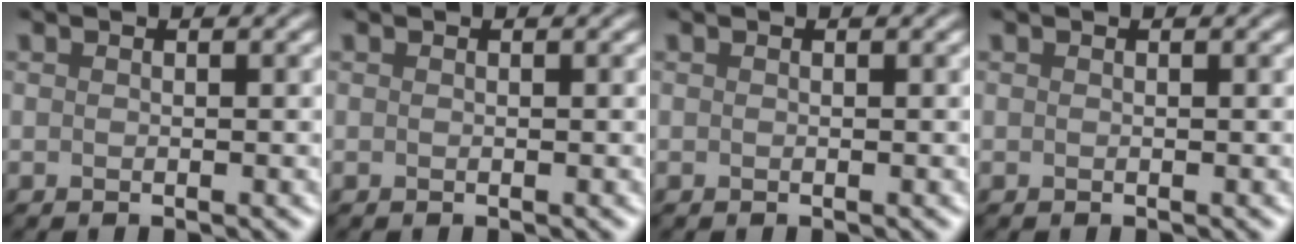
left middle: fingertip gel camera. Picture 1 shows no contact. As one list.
[{"total": 0.0}, {"total": 0.0}, {"total": 0.0}]